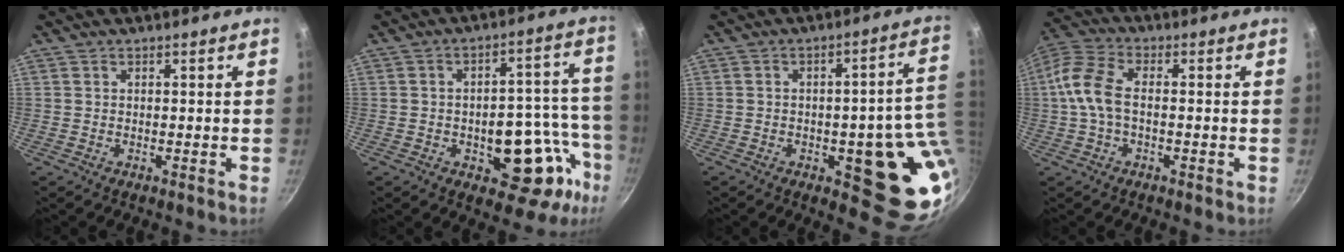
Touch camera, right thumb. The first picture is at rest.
{"total": 17.9, "force": [-6.3, 10.2, 13.3], "torque": [-0.096, 0.048, -0.074]}
{"total": 17.1, "force": [-1.8, 6.6, 15.6], "torque": [-0.129, -0.003, -0.021]}
{"total": 9.2, "force": [-0.5, 5.2, 7.6], "torque": [-0.161, 0.027, -0.025]}